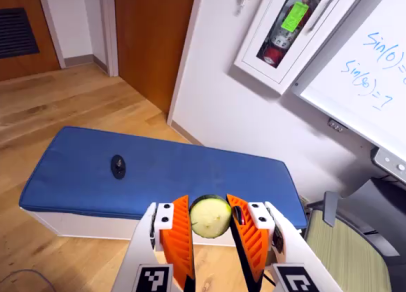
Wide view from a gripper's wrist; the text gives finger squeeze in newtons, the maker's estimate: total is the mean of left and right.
{"total": 8.4, "left": 8.9, "right": 8.0}